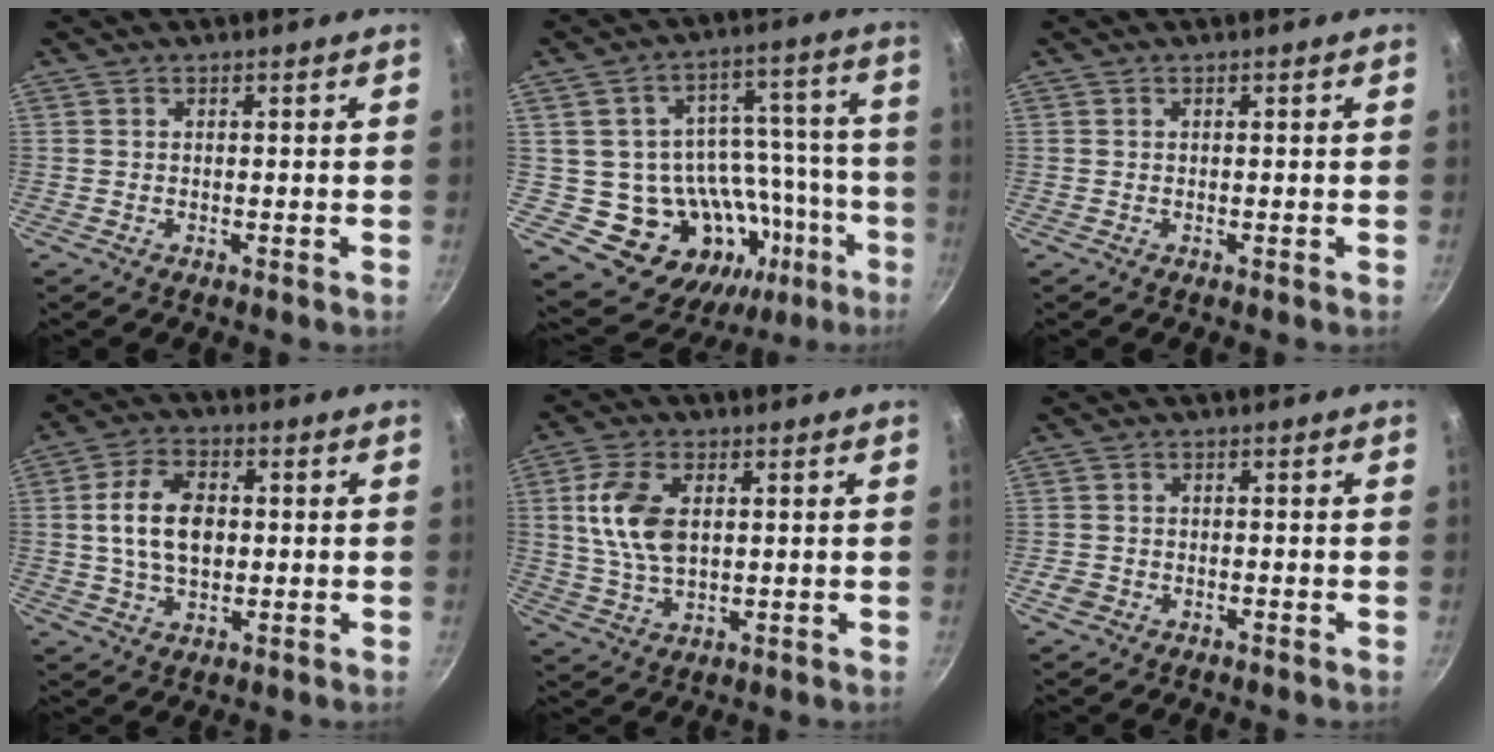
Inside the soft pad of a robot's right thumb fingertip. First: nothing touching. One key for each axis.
{"total": 22.9, "fx": -6.9, "fy": 16.1, "fz": 14.8, "tx": -0.179, "ty": 0.045, "tz": -0.072}
{"total": 0.0}
{"total": 10.7, "fx": 0.8, "fy": 6.9, "fz": 8.2, "tx": -0.135, "ty": 0.010, "tz": 0.010}
{"total": 10.4, "fx": 2.0, "fy": 6.0, "fz": 8.3, "tx": -0.155, "ty": -0.005, "tz": 0.040}
{"total": 2.4, "fx": -1.3, "fy": 1.8, "fz": 1.0, "tx": -0.018, "ty": 0.011, "tz": -0.021}